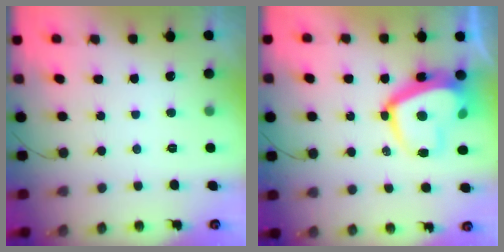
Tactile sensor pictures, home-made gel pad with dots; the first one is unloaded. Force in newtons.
{"total": 16.1, "press": 16.1, "slide": 1.2}